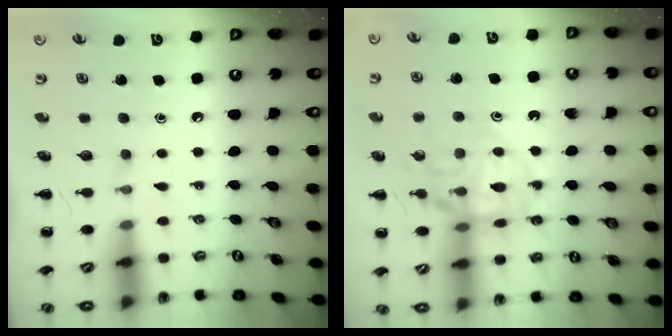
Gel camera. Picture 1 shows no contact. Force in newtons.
{"total": 14.3, "press": 14.2, "slide": 1.9}